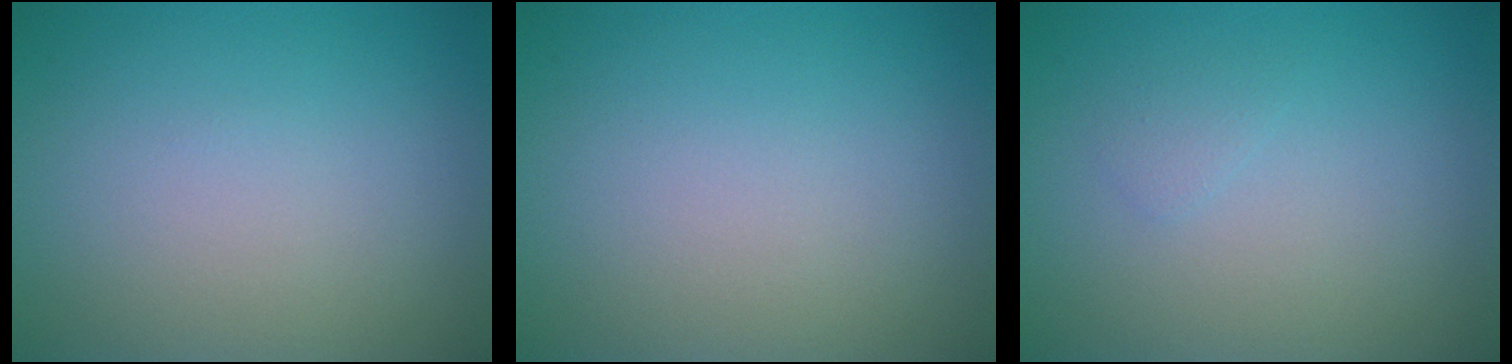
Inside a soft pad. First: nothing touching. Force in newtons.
{"total": 0.0}
{"total": 0.7, "press": 0.7, "slide": 0.1}